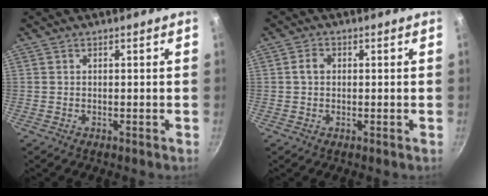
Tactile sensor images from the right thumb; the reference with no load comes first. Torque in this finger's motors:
{"motor_torque": [0.10, 1.22, 0.37, -0.17, 0.06]}